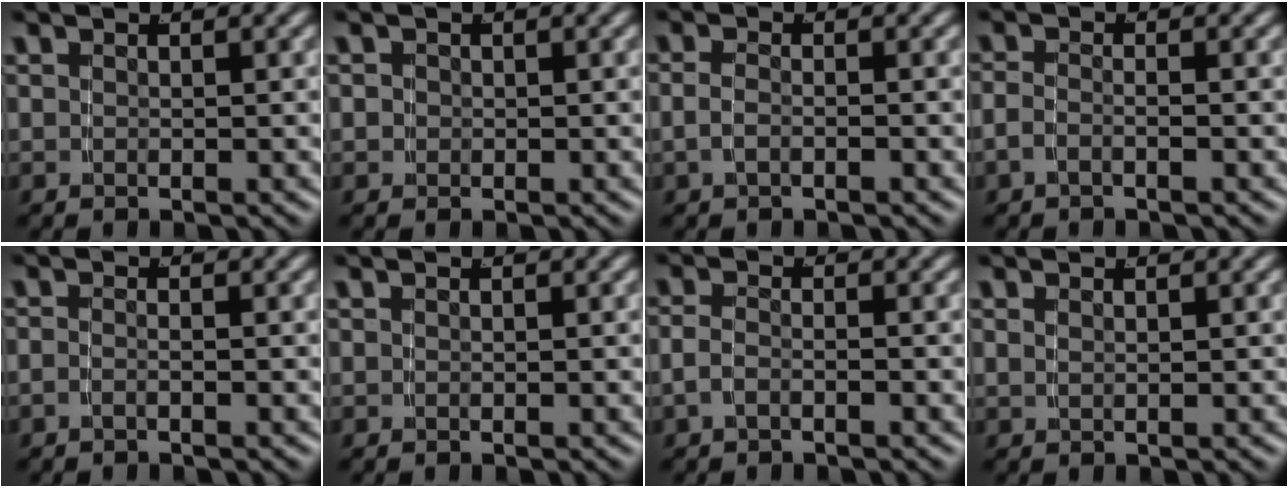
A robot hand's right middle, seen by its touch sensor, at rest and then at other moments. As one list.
[{"total": 0.8, "force": [-0.2, 0.8, 0.1], "torque": [-0.006, -0.005, -0.001]}, {"total": 1.3, "force": [-0.6, 0.2, 1.1], "torque": [-0.029, -0.008, -0.007]}, {"total": 1.7, "force": [-1.0, 0.5, 1.2], "torque": [-0.030, -0.007, -0.016]}, {"total": 1.2, "force": [-0.9, 0.1, 0.8], "torque": [-0.018, -0.002, -0.018]}, {"total": 0.0}, {"total": 1.7, "force": [-0.9, 0.6, 1.2], "torque": [-0.033, -0.008, -0.012]}, {"total": 0.7, "force": [0.4, -0.5, 0.3], "torque": [-0.002, -0.003, 0.014]}]